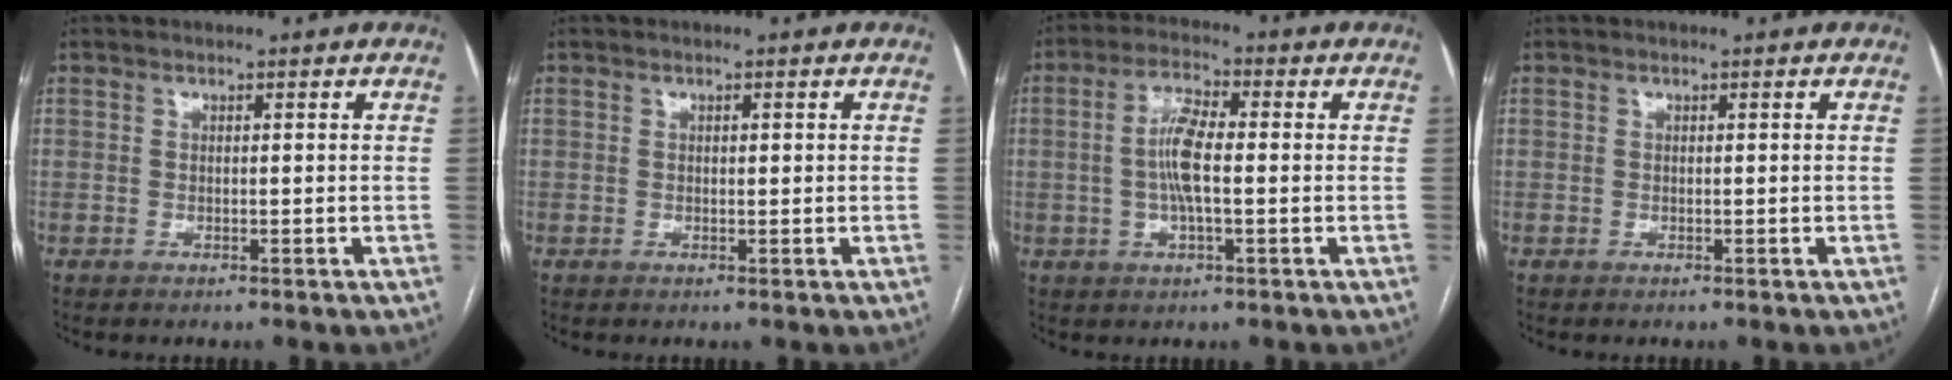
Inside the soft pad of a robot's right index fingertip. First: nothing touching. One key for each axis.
{"total": 0.6, "fx": 0.1, "fy": 0.2, "fz": 0.5, "tx": -0.009, "ty": 0.000, "tz": 0.001}
{"total": 6.8, "fx": 0.0, "fy": 1.6, "fz": 6.7, "tx": -0.135, "ty": 0.009, "tz": -0.002}
{"total": 0.0}